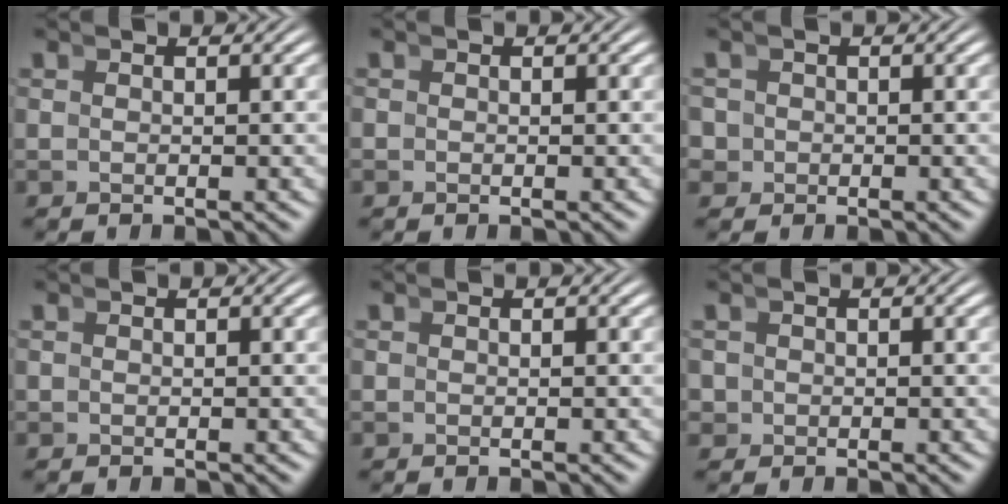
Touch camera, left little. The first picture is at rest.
{"total": 1.0, "force": [-0.2, 1.0, 0.1], "torque": [-0.004, -0.001, -0.007]}
{"total": 2.8, "force": [-0.7, 2.7, 0.6], "torque": [-0.020, -0.012, -0.012]}
{"total": 0.8, "force": [-0.1, 0.8, 0.0], "torque": [-0.001, -0.003, -0.003]}
{"total": 0.7, "force": [-0.1, 0.6, 0.1], "torque": [-0.002, 0.000, -0.004]}
{"total": 2.3, "force": [-0.5, 2.2, 0.4], "torque": [-0.015, -0.012, -0.009]}